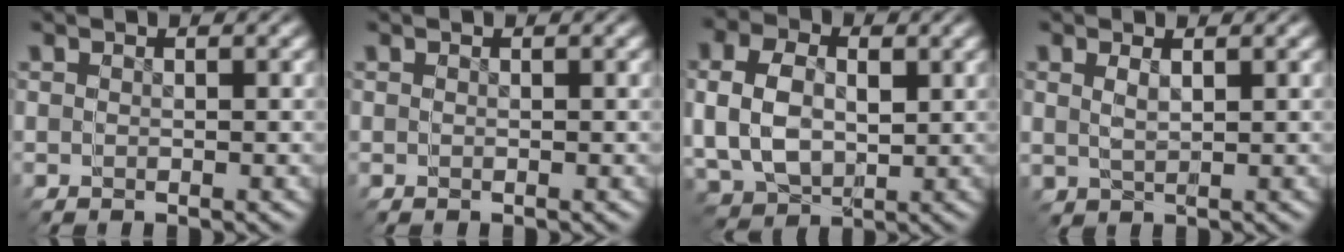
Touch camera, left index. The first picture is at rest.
{"total": 0.0}
{"total": 4.4, "force": [-0.2, 4.4, 0.2], "torque": [-0.022, -0.017, 0.003]}
{"total": 0.7, "force": [0.2, -0.1, 0.7], "torque": [0.001, 0.001, 0.007]}